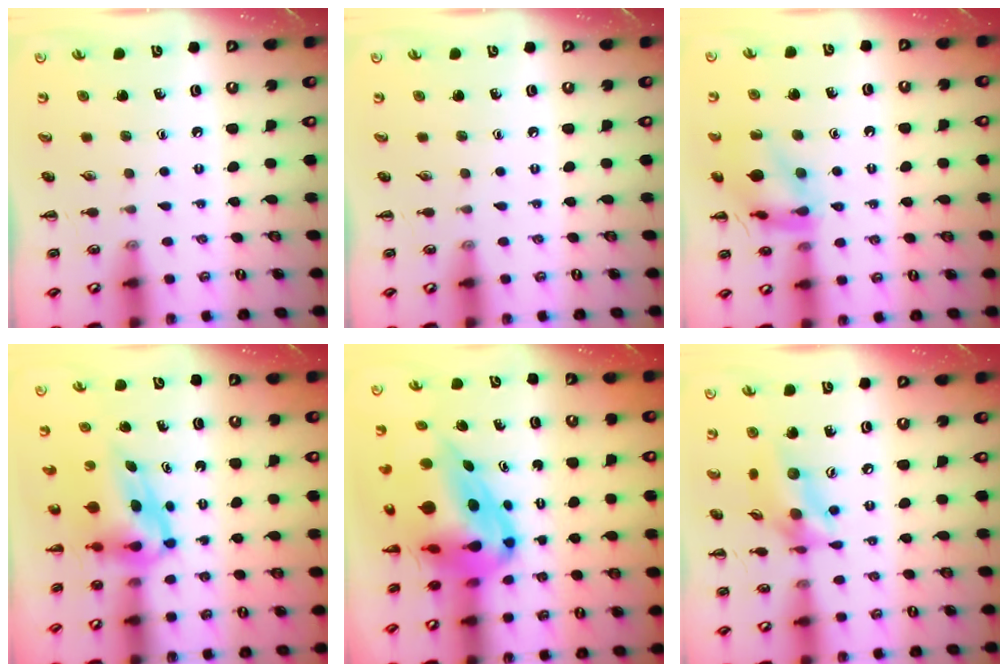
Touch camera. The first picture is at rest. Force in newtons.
{"total": 0.0}
{"total": 12.8, "press": 12.7, "slide": 1.3}
{"total": 5.9, "press": 5.8, "slide": 1.1}
{"total": 11.5, "press": 10.9, "slide": 3.6}
{"total": 12.5, "press": 12.3, "slide": 2.6}